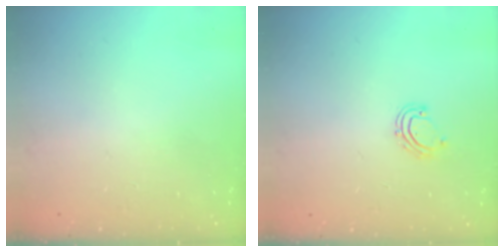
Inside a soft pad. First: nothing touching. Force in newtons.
{"total": 5.6, "press": 5.4, "slide": 1.5}